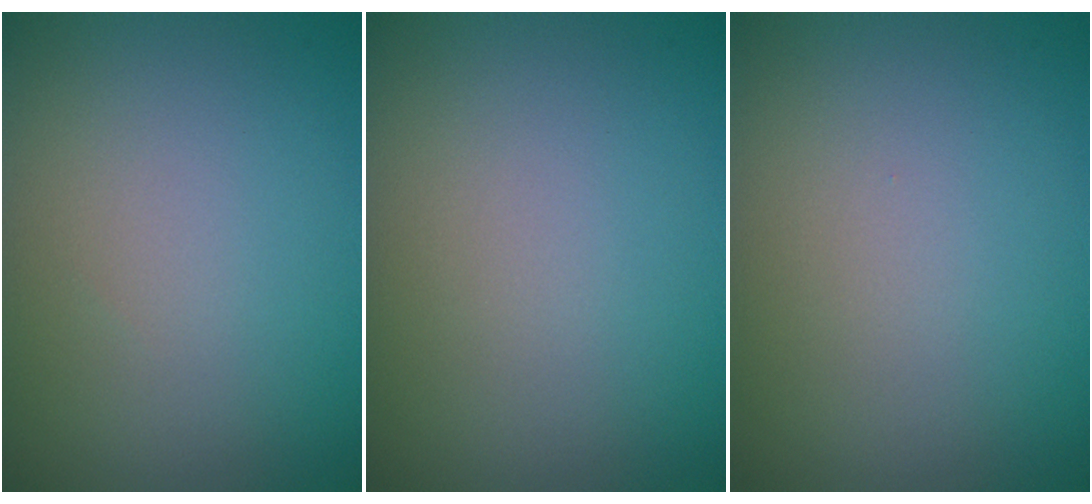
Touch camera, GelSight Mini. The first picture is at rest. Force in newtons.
{"total": 0.0}
{"total": 0.0}